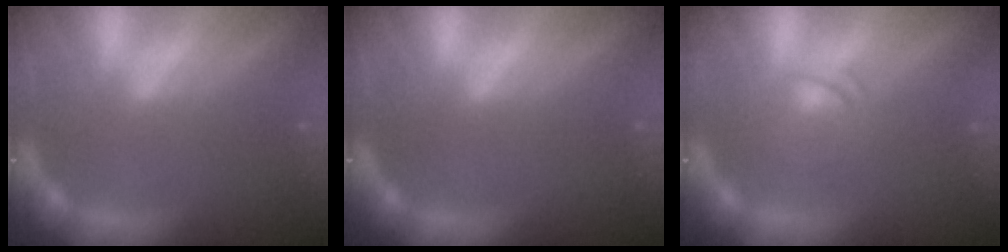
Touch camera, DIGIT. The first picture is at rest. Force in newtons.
{"total": 0.0}
{"total": 2.4}